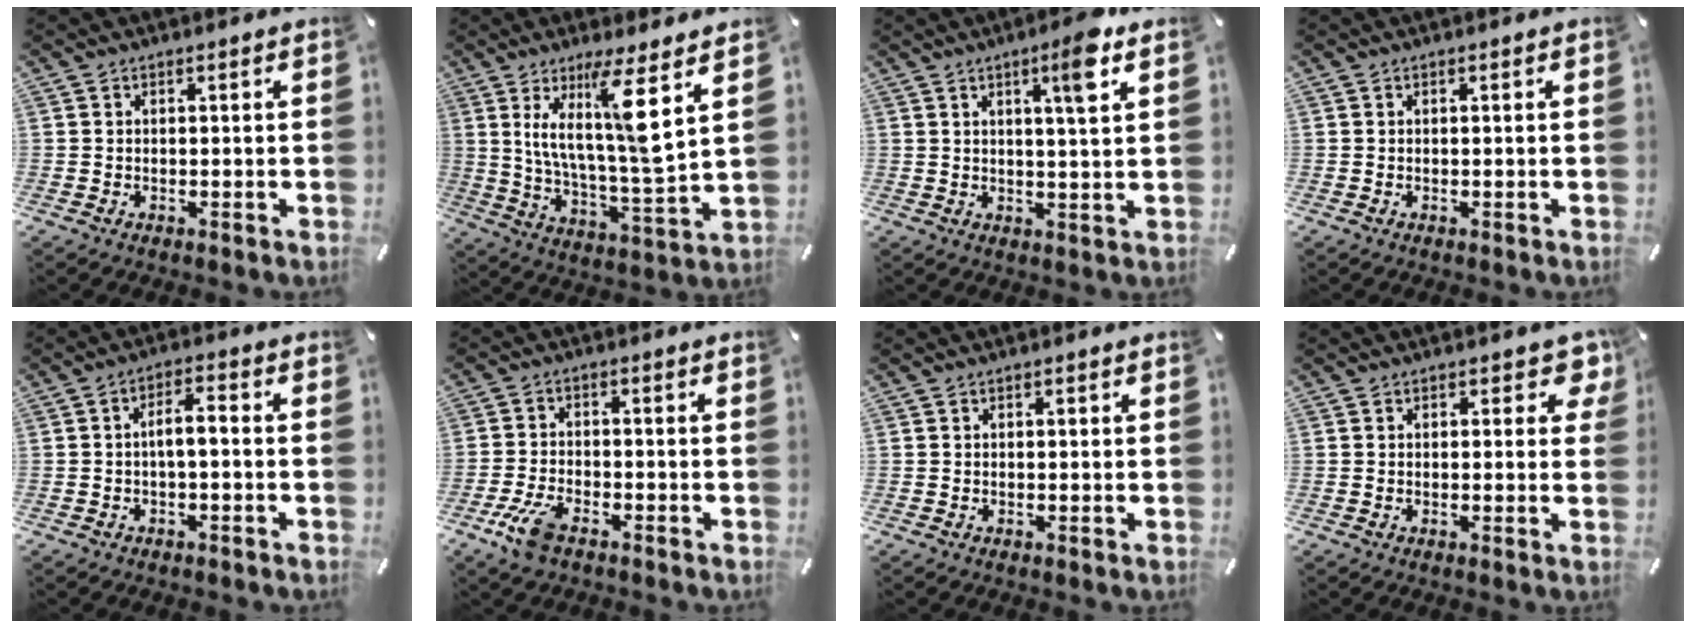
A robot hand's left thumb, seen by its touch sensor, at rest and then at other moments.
{"total": 14.8, "force": [6.5, 1.5, 13.2], "torque": [-0.253, -0.039, 0.093]}
{"total": 8.1, "force": [4.1, 0.7, 6.9], "torque": [-0.112, -0.009, 0.059]}
{"total": 0.0}
{"total": 4.3, "force": [-1.2, 1.6, 3.8], "torque": [-0.069, 0.015, -0.024]}
{"total": 6.7, "force": [-4.0, 2.7, 4.7], "torque": [-0.117, 0.003, -0.078]}
{"total": 0.7, "force": [0.1, 0.5, 0.5], "torque": [-0.010, 0.001, 0.002]}
{"total": 4.4, "force": [2.0, 2.4, 3.1], "torque": [-0.027, -0.009, 0.027]}